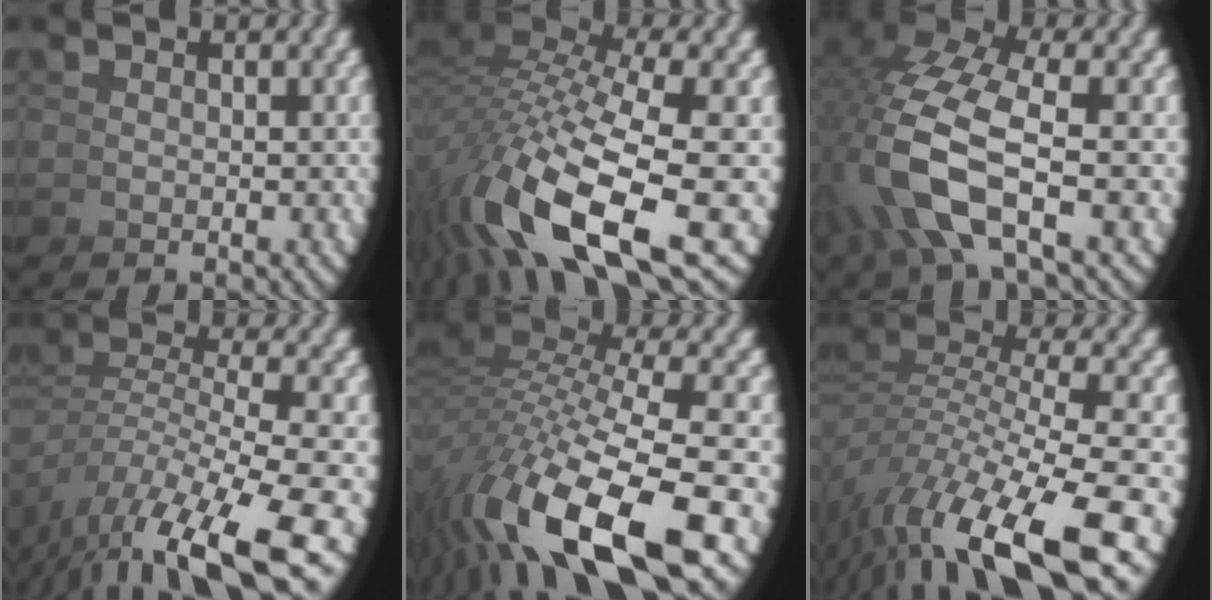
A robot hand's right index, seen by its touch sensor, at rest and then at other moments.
{"total": 10.9, "force": [-2.2, 6.0, 8.9], "torque": [-0.181, -0.032, -0.011]}
{"total": 8.0, "force": [-0.1, 4.4, 6.7], "torque": [-0.178, -0.026, 0.013]}
{"total": 8.4, "force": [-4.9, 2.8, 6.3], "torque": [-0.113, -0.034, -0.054]}
{"total": 9.6, "force": [-1.4, 4.8, 8.2], "torque": [-0.166, -0.019, -0.004]}
{"total": 8.4, "force": [-3.3, 3.9, 6.7], "torque": [-0.130, -0.026, -0.033]}